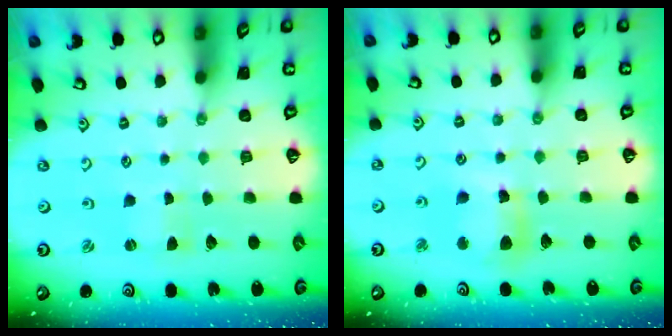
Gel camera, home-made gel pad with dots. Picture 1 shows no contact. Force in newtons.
{"total": 11.3, "press": 11.2, "slide": 1.5}